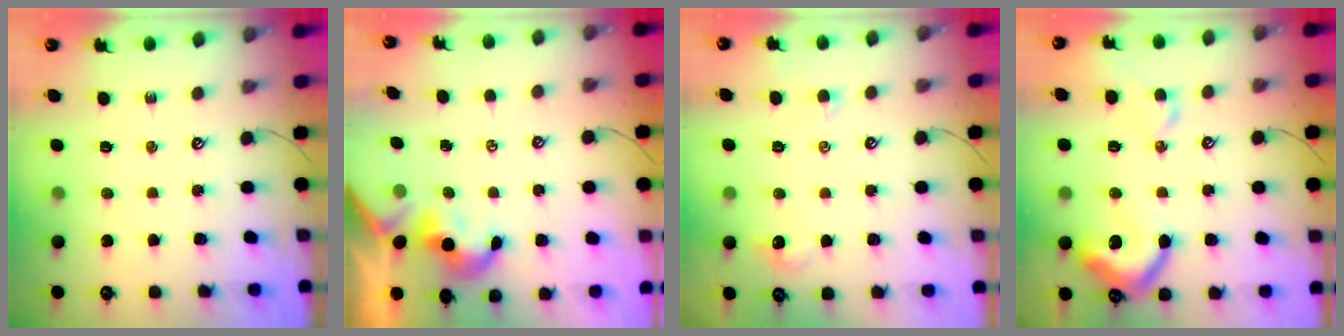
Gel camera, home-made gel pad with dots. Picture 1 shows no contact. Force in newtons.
{"total": 2.0, "press": 1.9, "slide": 0.5}
{"total": 1.5, "press": 1.3, "slide": 0.6}
{"total": 13.1, "press": 13.0, "slide": 1.7}